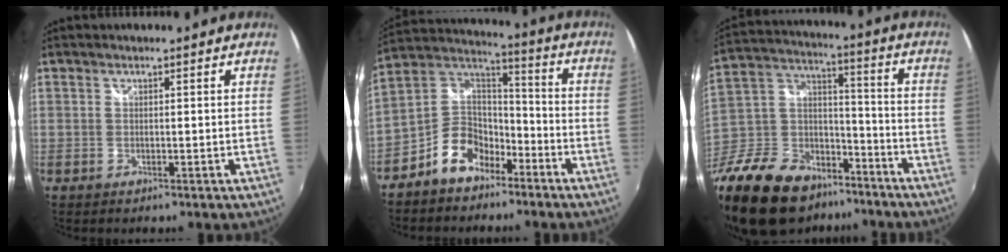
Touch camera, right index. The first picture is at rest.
{"total": 11.7, "force": [-7.3, 7.5, 5.2], "torque": [-0.122, 0.045, -0.128]}
{"total": 28.6, "force": [-19.4, 16.1, 13.4], "torque": [-0.318, 0.033, -0.307]}